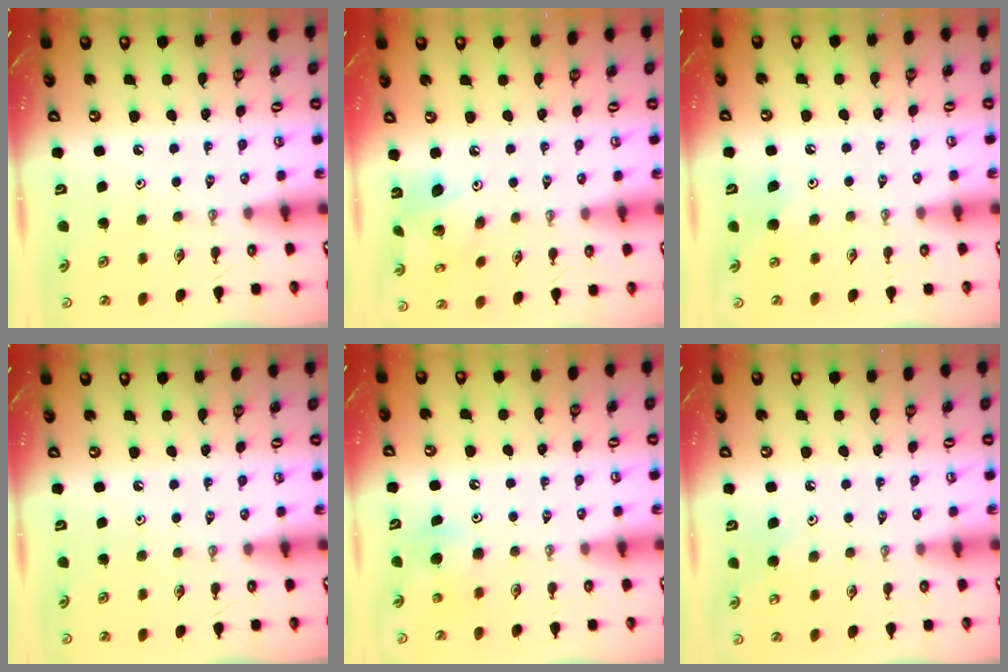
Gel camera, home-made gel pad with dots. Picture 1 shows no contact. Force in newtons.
{"total": 10.5, "press": 10.5, "slide": 0.6}
{"total": 6.4, "press": 6.4, "slide": 0.4}
{"total": 0.0}
{"total": 5.2, "press": 5.2, "slide": 0.4}
{"total": 6.0, "press": 5.9, "slide": 0.8}